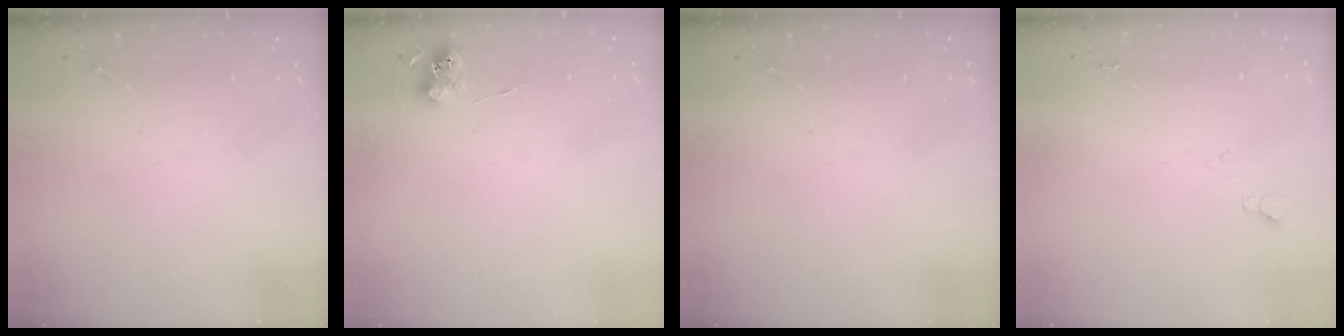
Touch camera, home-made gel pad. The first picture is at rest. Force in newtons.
{"total": 6.2, "press": 6.2, "slide": 0.5}
{"total": 0.0}
{"total": 5.5, "press": 5.4, "slide": 0.7}